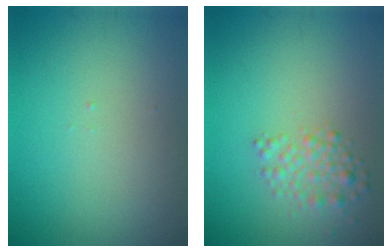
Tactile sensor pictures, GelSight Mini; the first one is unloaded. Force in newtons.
{"total": 2.3, "press": 2.3, "slide": 0.1}